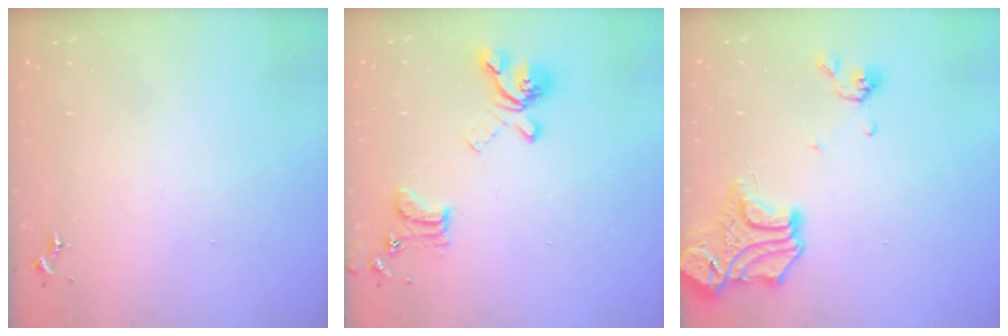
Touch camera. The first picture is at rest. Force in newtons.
{"total": 16.5, "press": 16.4, "slide": 1.7}
{"total": 17.6, "press": 17.5, "slide": 1.9}